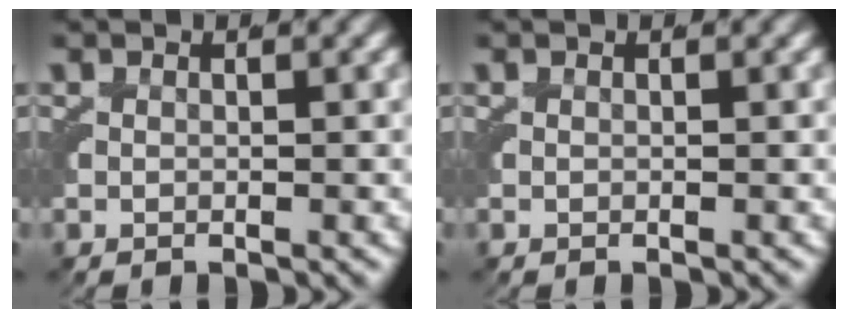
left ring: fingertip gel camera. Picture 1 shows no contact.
{"total": 0.0}